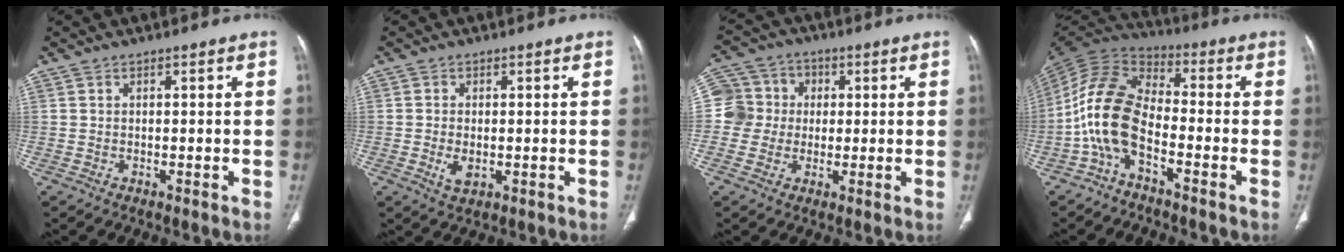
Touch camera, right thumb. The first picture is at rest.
{"total": 3.3, "force": [-0.6, 1.9, 2.6], "torque": [-0.050, -0.005, -0.006]}
{"total": 8.3, "force": [0.4, 8.2, 1.7], "torque": [-0.001, 0.018, 0.001]}
{"total": 12.5, "force": [-4.3, 6.3, 9.9], "torque": [-0.203, 0.052, -0.096]}